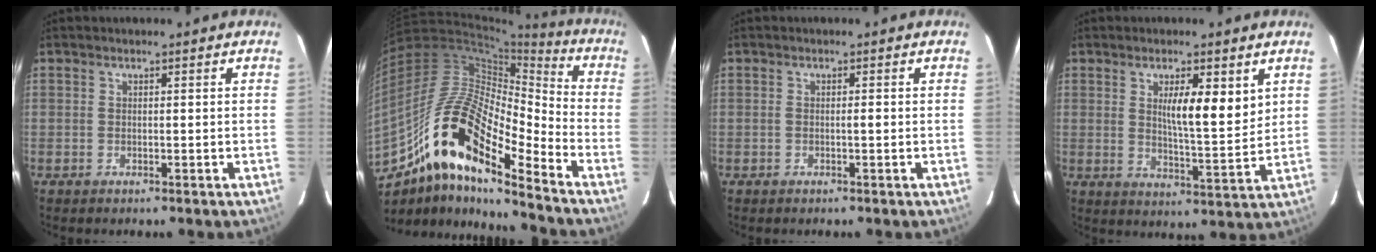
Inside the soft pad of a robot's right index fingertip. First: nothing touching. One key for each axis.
{"total": 19.5, "fx": -11.1, "fy": 5.1, "fz": 15.3, "tx": -0.296, "ty": 0.026, "tz": -0.189}
{"total": 0.8, "fx": -0.1, "fy": 0.1, "fz": 0.8, "tx": -0.013, "ty": 0.001, "tz": -0.003}
{"total": 8.1, "fx": 3.1, "fy": 1.6, "fz": 7.3, "tx": -0.115, "ty": -0.011, "tz": 0.050}